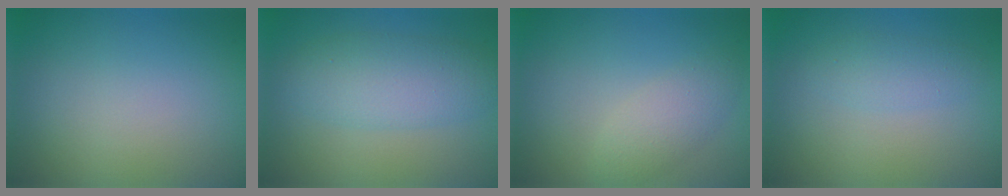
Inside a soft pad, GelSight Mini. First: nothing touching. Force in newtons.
{"total": 4.9, "press": 4.9, "slide": 0.1}
{"total": 2.8, "press": 2.8, "slide": 0.1}
{"total": 1.8, "press": 1.8, "slide": 0.0}